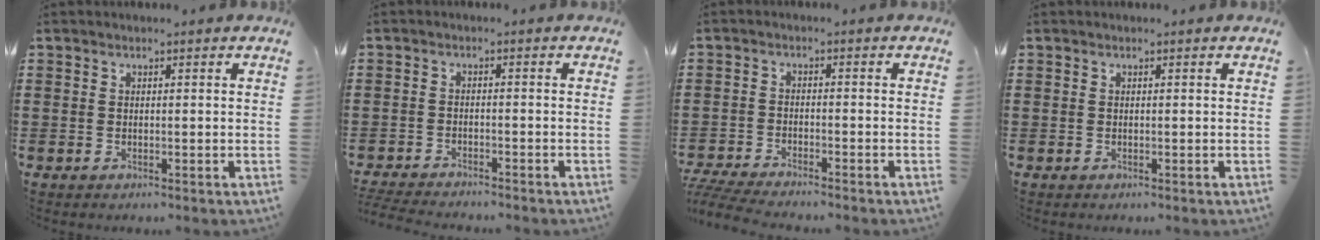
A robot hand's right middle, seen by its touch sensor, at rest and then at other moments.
{"total": 2.8, "force": [-2.8, 0.1, 0.3], "torque": [-0.014, -0.003, -0.063]}
{"total": 4.0, "force": [-3.9, 0.0, 1.0], "torque": [-0.038, -0.010, -0.085]}
{"total": 0.0}